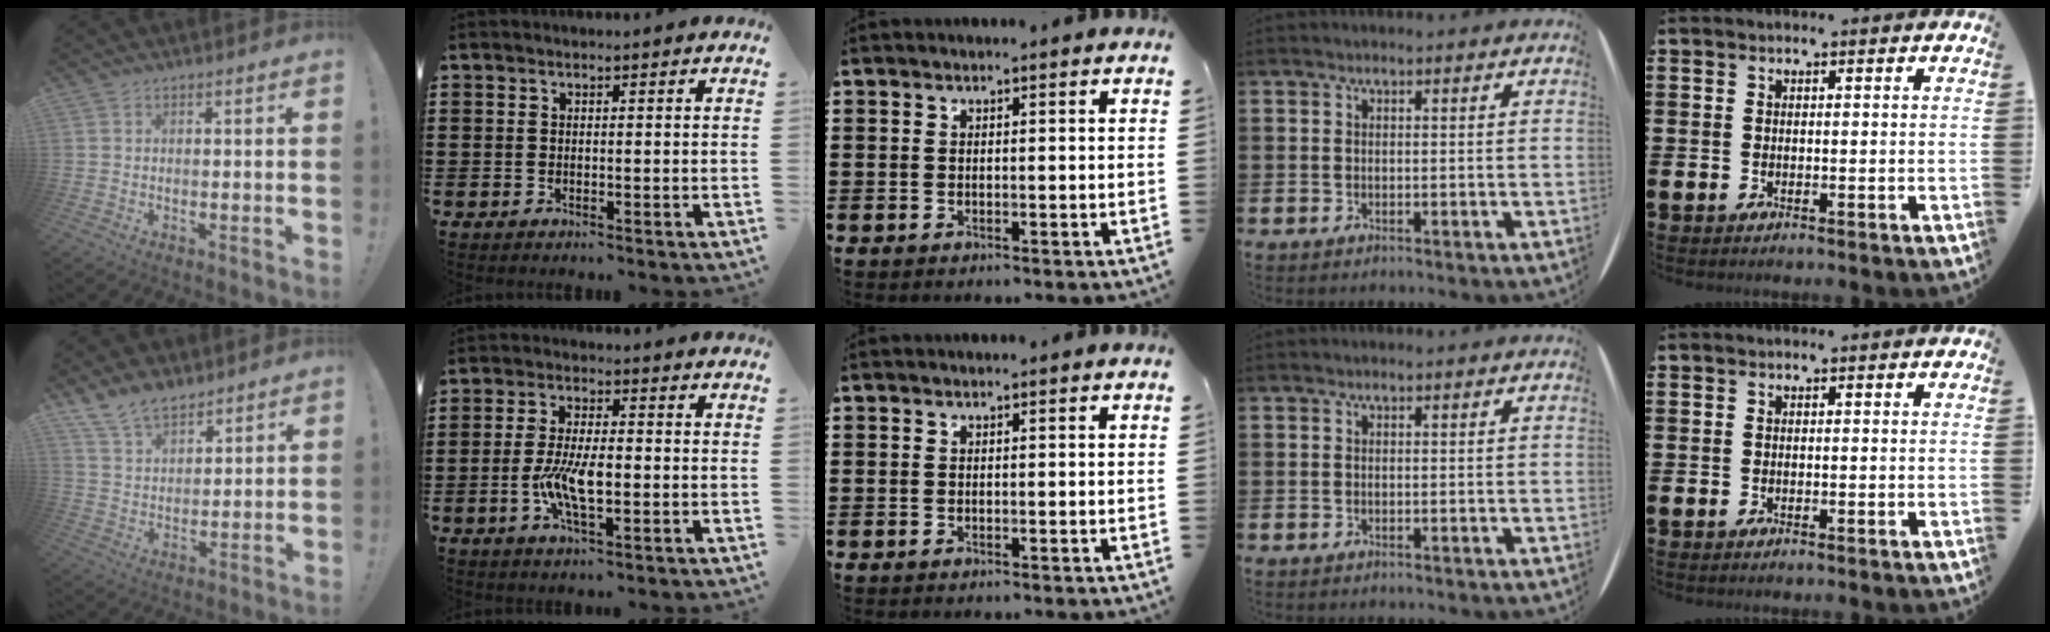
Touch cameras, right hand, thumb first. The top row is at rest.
{"thumb": {"total": 9.8, "force": [8.0, 4.6, 3.3], "torque": [-0.061, -0.051, 0.156]}, "index": {"total": 7.6, "force": [-1.6, 2.6, 7.0], "torque": [-0.153, -0.008, -0.034]}}